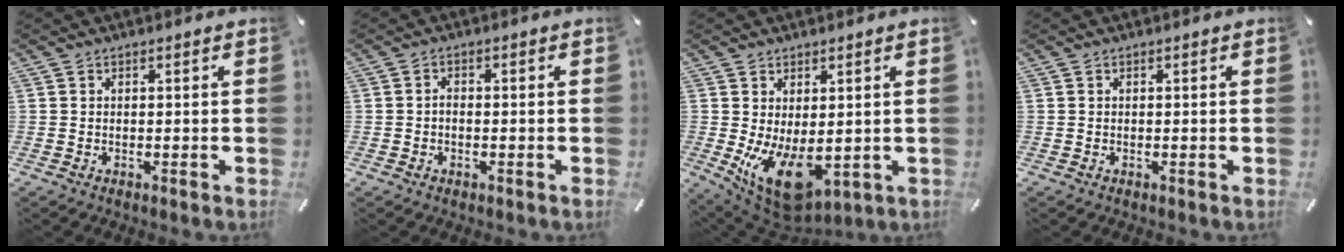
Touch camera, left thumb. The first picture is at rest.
{"total": 1.4, "force": [-0.4, 0.9, 1.0], "torque": [-0.021, 0.003, -0.009]}
{"total": 10.6, "force": [-1.2, 6.2, 8.5], "torque": [-0.140, -0.015, -0.013]}
{"total": 0.0}